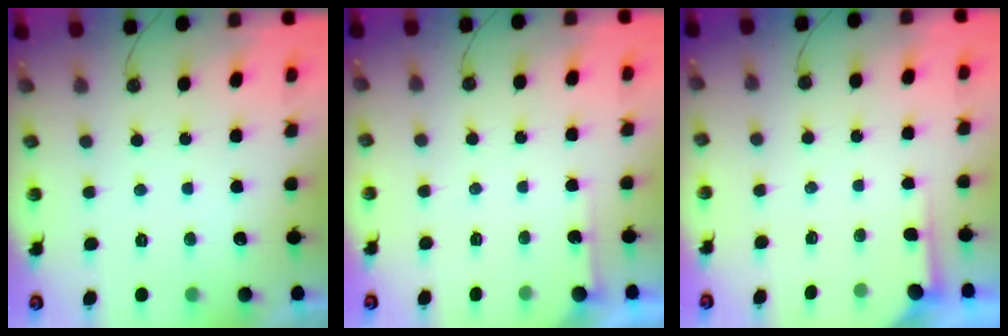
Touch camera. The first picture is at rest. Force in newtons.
{"total": 2.8, "press": 2.8, "slide": 0.4}
{"total": 2.2, "press": 2.2, "slide": 0.3}